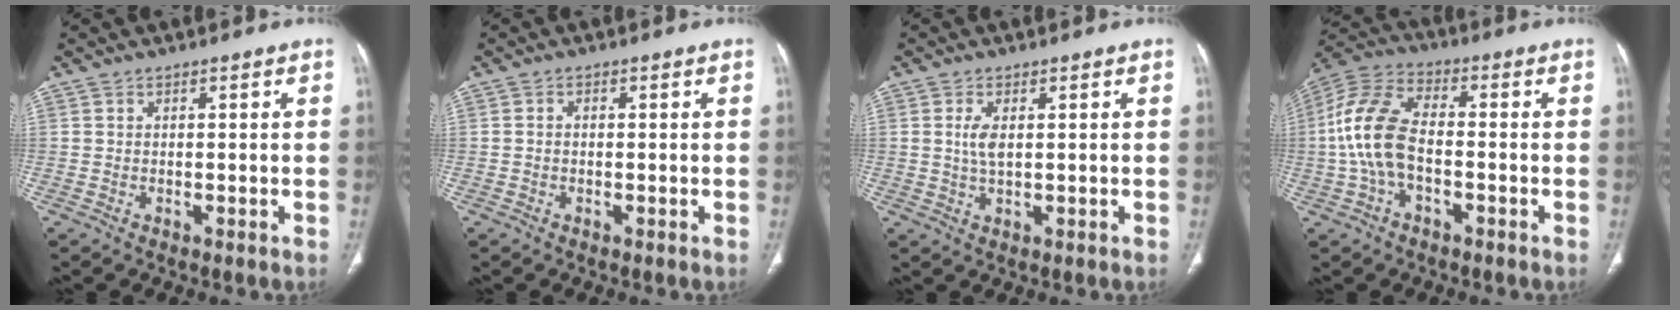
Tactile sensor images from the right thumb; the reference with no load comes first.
{"total": 0.8, "force": [-0.1, 0.6, 0.5], "torque": [-0.010, 0.002, -0.004]}
{"total": 3.2, "force": [0.6, 1.4, 2.9], "torque": [-0.065, -0.002, 0.015]}
{"total": 12.5, "force": [-1.7, 6.9, 10.2], "torque": [-0.225, 0.035, -0.039]}